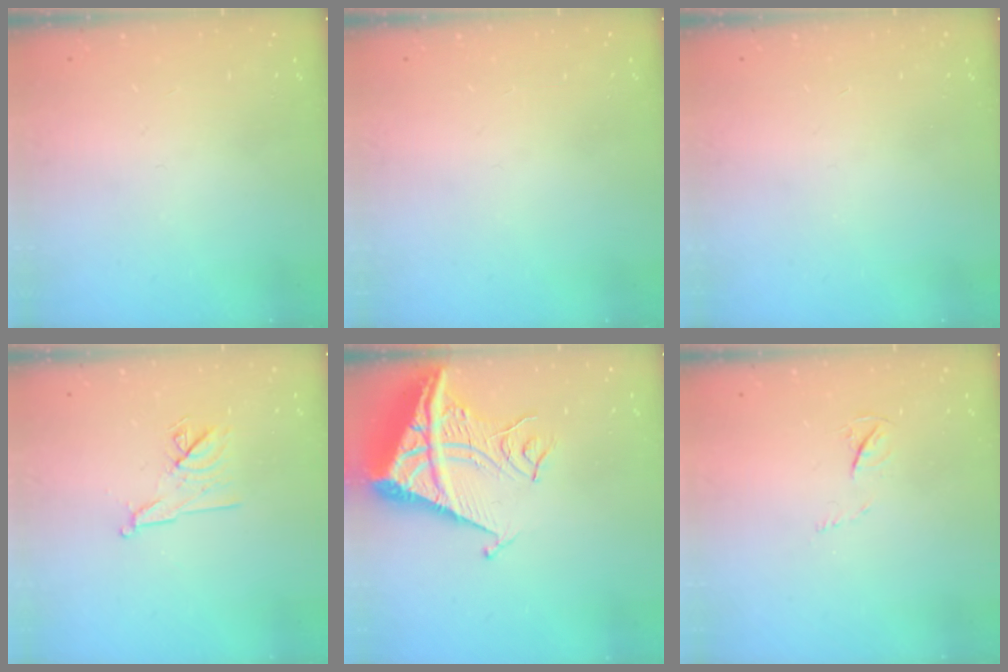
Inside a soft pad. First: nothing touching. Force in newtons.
{"total": 0.0}
{"total": 0.0}
{"total": 8.9, "press": 8.9, "slide": 1.1}
{"total": 11.9, "press": 11.8, "slide": 1.2}
{"total": 3.3, "press": 3.2, "slide": 0.5}